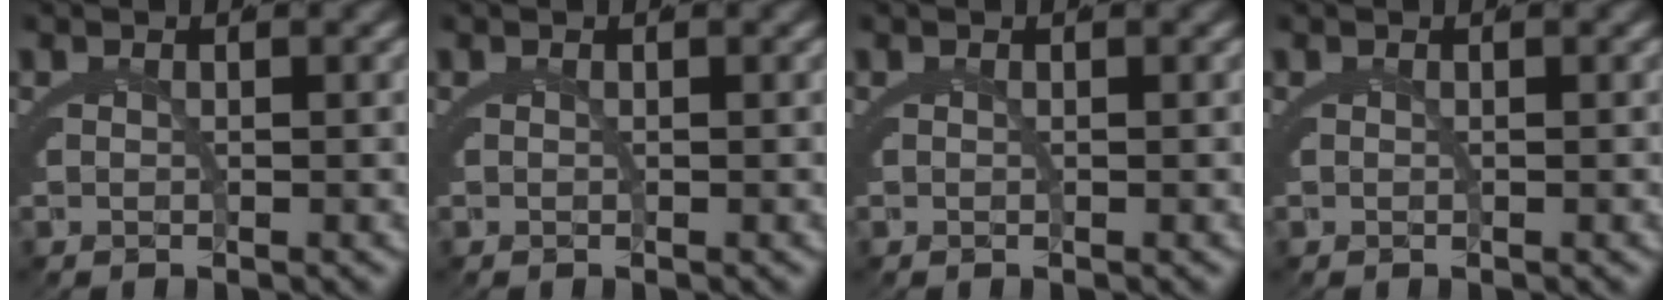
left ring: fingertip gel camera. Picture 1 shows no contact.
{"total": 0.0}
{"total": 0.0}
{"total": 0.0}